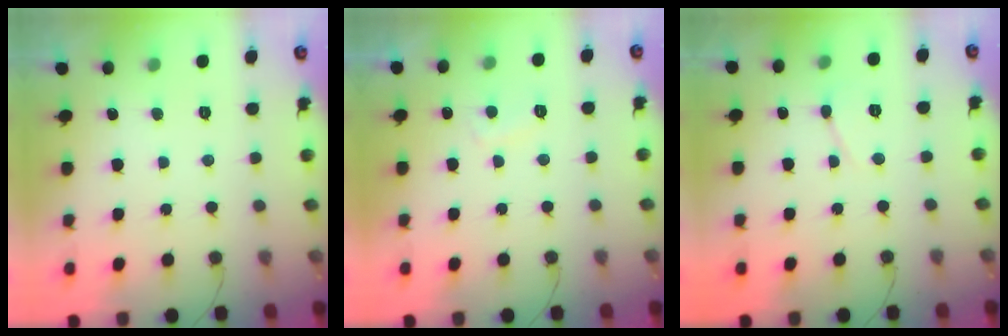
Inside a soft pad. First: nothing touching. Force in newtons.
{"total": 2.6, "press": 2.4, "slide": 0.8}
{"total": 2.9, "press": 2.9, "slide": 0.3}